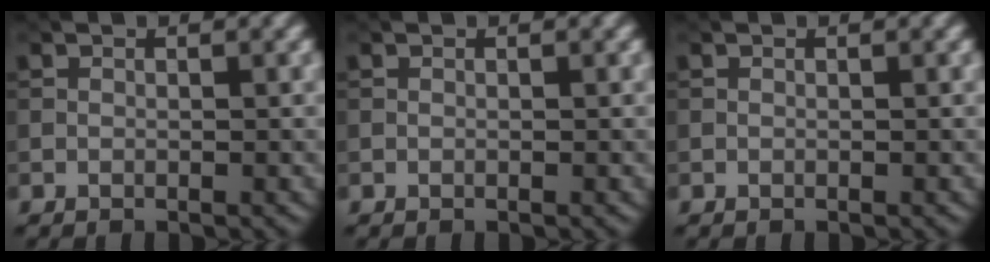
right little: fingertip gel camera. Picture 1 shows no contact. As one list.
[{"total": 0.0}, {"total": 0.0}]